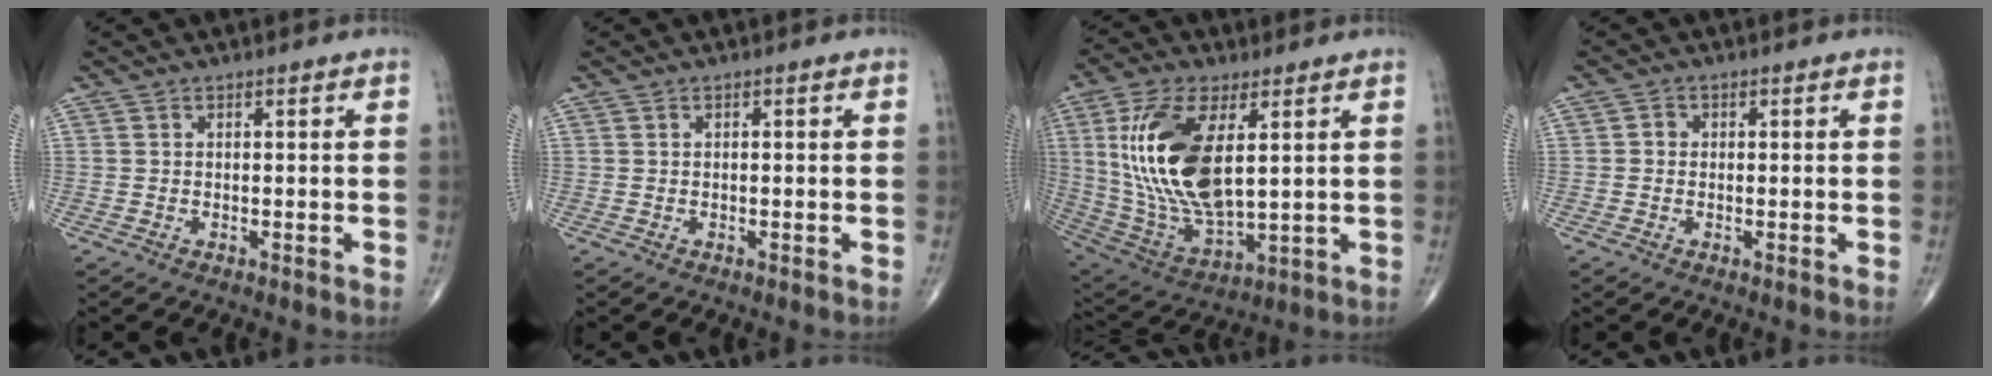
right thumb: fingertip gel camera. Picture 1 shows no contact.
{"total": 0.0}
{"total": 20.3, "force": [4.2, 9.3, 17.6], "torque": [-0.355, -0.024, 0.089]}
{"total": 1.1, "force": [-0.1, 1.0, 0.4], "torque": [0.000, 0.003, -0.005]}